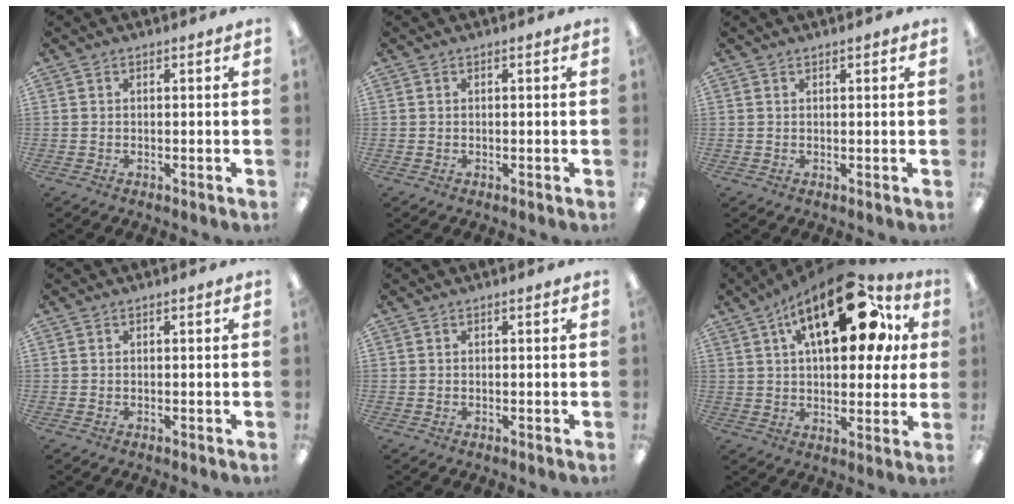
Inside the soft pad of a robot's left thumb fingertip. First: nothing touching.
{"total": 0.0}
{"total": 0.8, "force": [0.6, 0.2, 0.4], "torque": [-0.010, 0.001, 0.010]}
{"total": 0.0}
{"total": 0.0}
{"total": 23.2, "force": [10.3, 10.9, 17.6], "torque": [-0.258, -0.030, 0.163]}